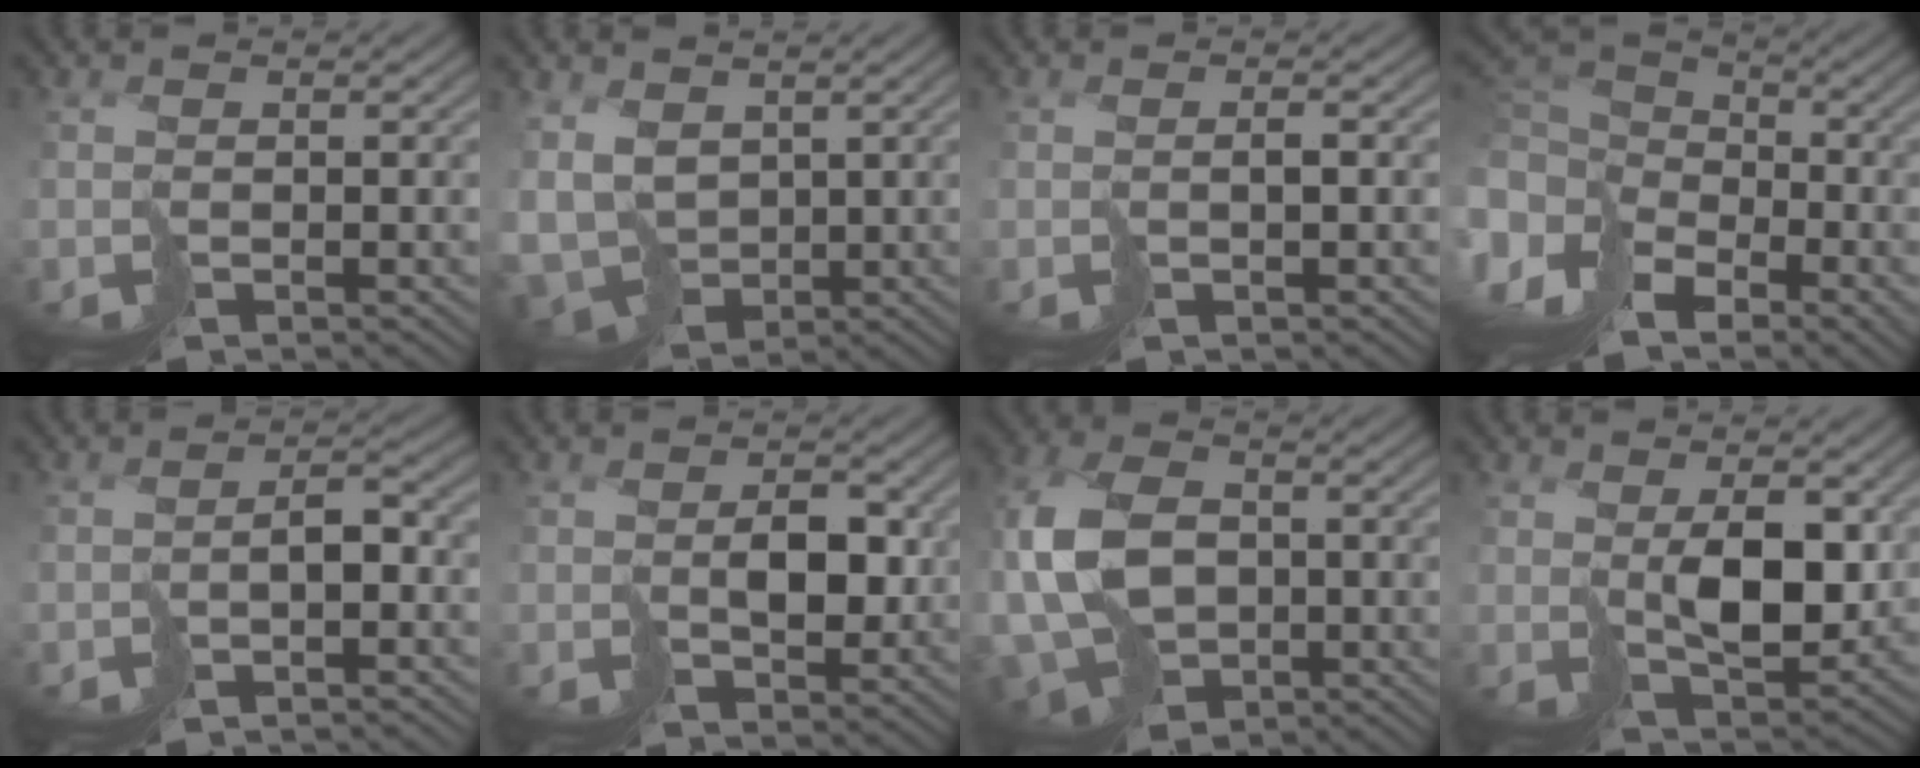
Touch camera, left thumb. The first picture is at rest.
{"total": 7.3, "force": [0.9, 5.5, 4.6], "torque": [-0.137, -0.022, 0.022]}
{"total": 0.9, "force": [0.2, 0.0, 0.9], "torque": [-0.019, 0.004, 0.007]}
{"total": 14.0, "force": [-5.1, 9.7, 8.6], "torque": [-0.246, -0.030, -0.054]}
{"total": 2.9, "force": [-2.0, 1.0, 1.8], "torque": [-0.020, 0.001, -0.035]}
{"total": 4.1, "force": [1.5, 2.6, 2.8], "torque": [-0.043, -0.001, 0.040]}
{"total": 12.3, "force": [-1.7, 8.5, 8.8], "torque": [-0.216, -0.005, -0.033]}
{"total": 6.5, "force": [2.6, 3.3, 5.0], "torque": [-0.104, -0.017, 0.065]}